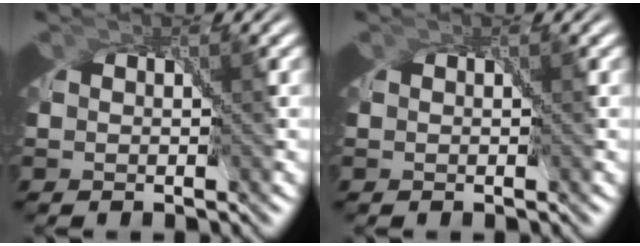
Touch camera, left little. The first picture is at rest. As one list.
[{"total": 0.0}]